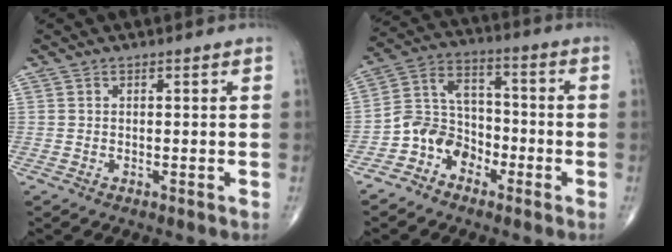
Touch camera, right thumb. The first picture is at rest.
{"total": 9.0, "force": [-4.8, 6.9, 3.2], "torque": [-0.035, 0.061, -0.101]}